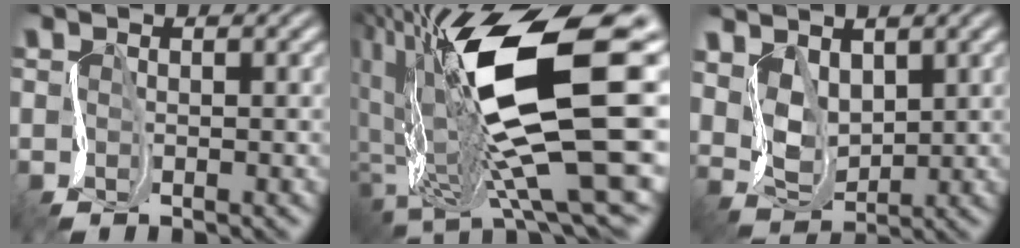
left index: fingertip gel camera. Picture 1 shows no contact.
{"total": 14.0, "force": [2.9, 4.2, 13.1], "torque": [-0.237, -0.004, 0.059]}
{"total": 3.7, "force": [2.5, 2.3, 1.4], "torque": [-0.048, -0.002, 0.055]}